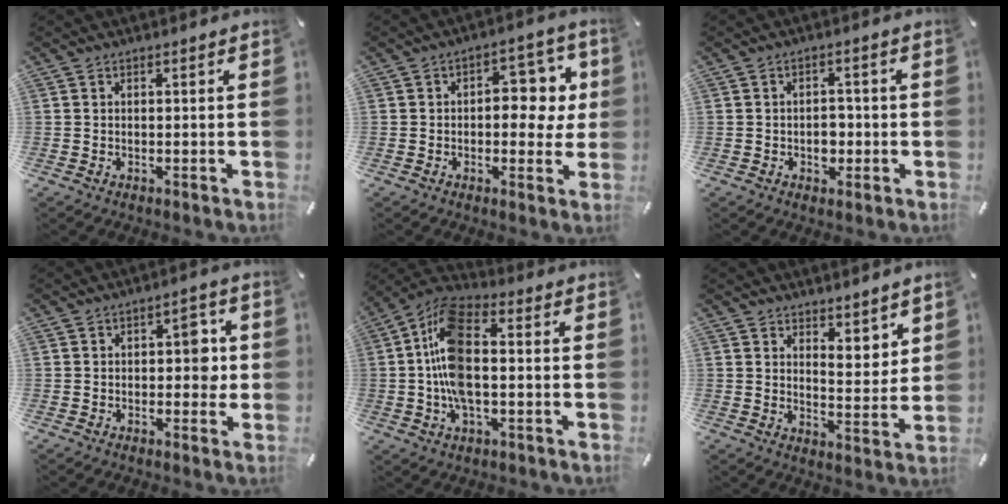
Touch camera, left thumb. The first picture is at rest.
{"total": 10.3, "force": [1.3, 6.3, 8.0], "torque": [-0.089, -0.005, 0.014]}
{"total": 4.0, "force": [-0.7, 3.1, 2.4], "torque": [-0.029, -0.002, -0.017]}
{"total": 6.0, "force": [0.1, 3.6, 4.7], "torque": [-0.049, 0.002, -0.010]}
{"total": 13.6, "force": [-0.8, 6.9, 11.7], "torque": [-0.252, 0.000, -0.015]}
{"total": 5.6, "force": [4.6, 3.0, 0.9], "torque": [0.001, -0.045, 0.081]}